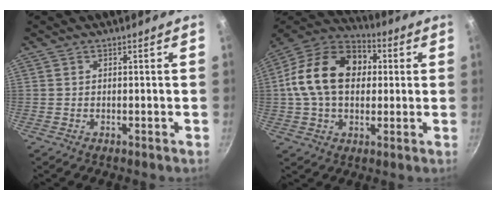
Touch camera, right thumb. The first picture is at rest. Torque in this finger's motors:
{"motor_torque": [-0.52, 1.33, 1.42, -0.43, 0.27]}